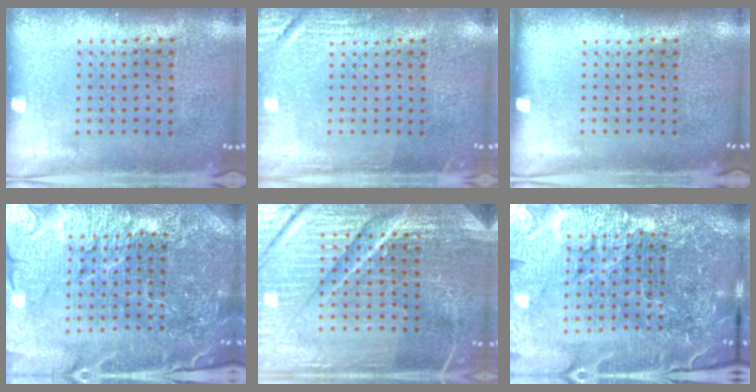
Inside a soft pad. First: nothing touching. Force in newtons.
{"total": 2.3, "press": 2.2, "slide": 0.4}
{"total": 0.0}
{"total": 5.7, "press": 5.2, "slide": 2.4}
{"total": 5.9, "press": 5.3, "slide": 2.4}
{"total": 6.6, "press": 5.9, "slide": 3.1}